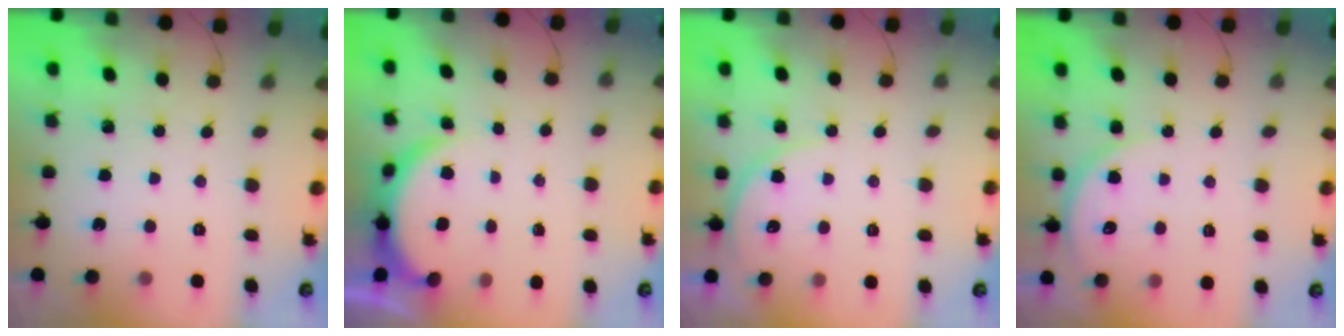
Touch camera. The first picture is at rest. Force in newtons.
{"total": 4.3, "press": 4.3, "slide": 0.6}
{"total": 5.8, "press": 5.8, "slide": 0.4}
{"total": 5.8, "press": 5.8, "slide": 0.3}